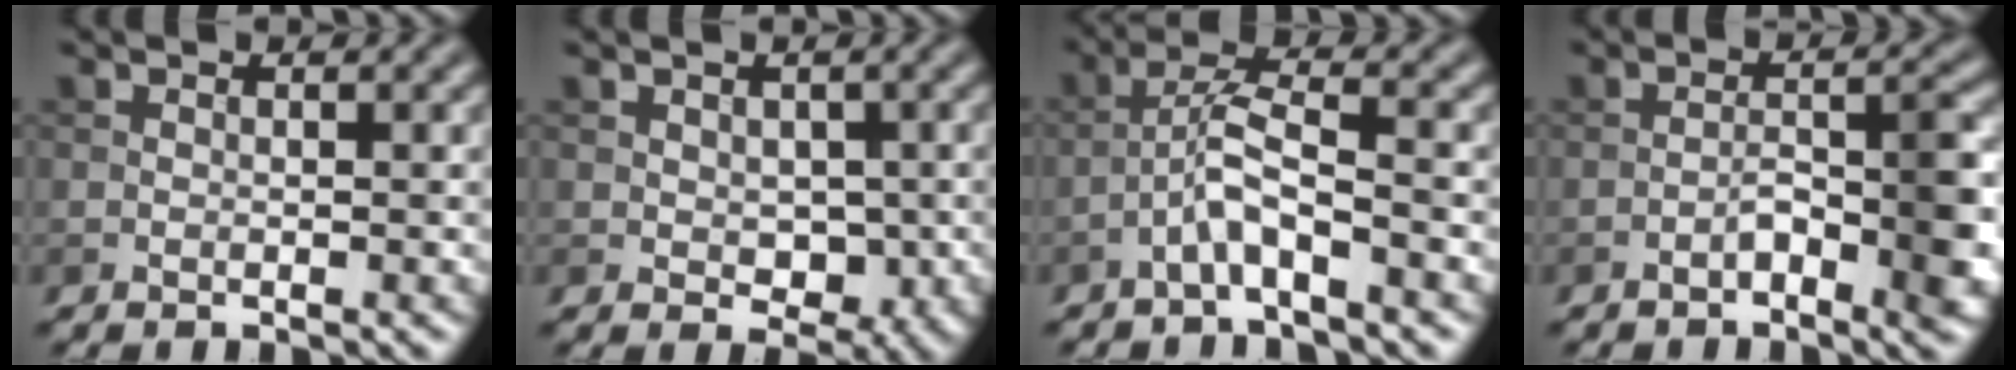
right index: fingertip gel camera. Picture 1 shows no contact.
{"total": 3.4, "force": [-0.1, 2.5, 2.3], "torque": [-0.027, -0.012, 0.003]}
{"total": 3.5, "force": [-2.0, 0.5, 2.9], "torque": [-0.062, 0.015, -0.043]}
{"total": 4.2, "force": [-1.9, 1.3, 3.6], "torque": [-0.051, 0.009, -0.030]}